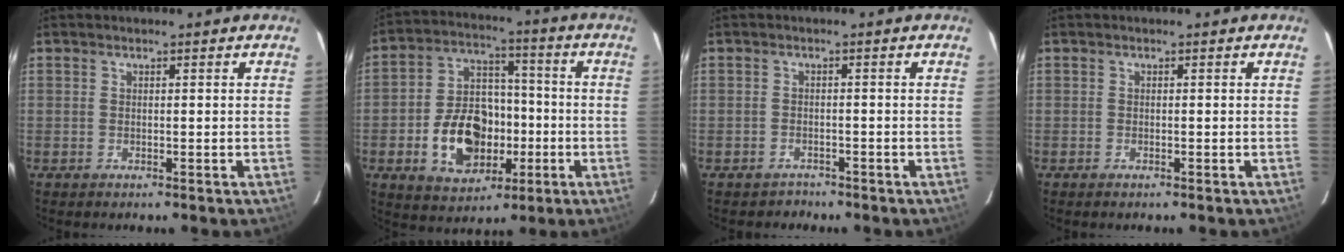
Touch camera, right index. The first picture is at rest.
{"total": 14.9, "force": [-4.2, 10.2, 10.0], "torque": [-0.200, 0.023, -0.056]}
{"total": 2.5, "force": [-2.0, 1.5, -0.2], "torque": [-0.005, 0.008, -0.029]}
{"total": 0.0}